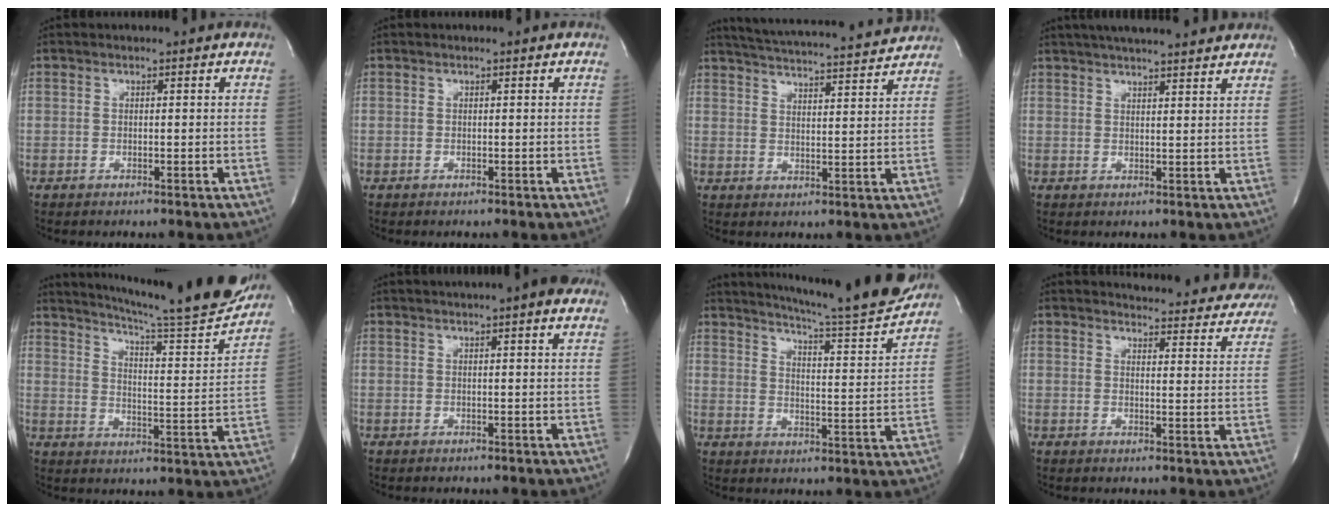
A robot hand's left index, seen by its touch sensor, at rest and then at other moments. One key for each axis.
{"total": 0.0}
{"total": 17.4, "fx": 16.5, "fy": 0.8, "fz": 5.6, "tx": -0.100, "ty": -0.001, "tz": 0.226}
{"total": 13.9, "fx": 12.3, "fy": 1.5, "fz": 6.4, "tx": -0.105, "ty": 0.034, "tz": 0.169}
{"total": 22.3, "fx": 20.3, "fy": 0.7, "fz": 9.3, "tx": -0.147, "ty": -0.062, "tz": 0.265}
{"total": 7.1, "fx": 5.6, "fy": 0.3, "fz": 4.4, "tx": -0.069, "ty": 0.026, "tz": 0.067}
{"total": 19.7, "fx": 18.0, "fy": 0.2, "fz": 8.1, "tx": -0.129, "ty": -0.051, "tz": 0.237}
{"total": 22.6, "fx": 21.7, "fy": 4.0, "fz": 4.7, "tx": -0.052, "ty": -0.065, "tz": 0.238}